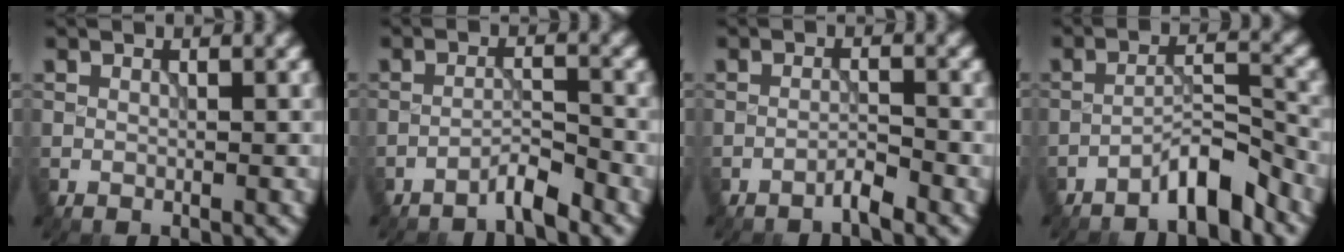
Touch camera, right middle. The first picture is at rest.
{"total": 2.4, "force": [-2.1, 0.1, 1.1], "torque": [-0.013, 0.010, -0.043]}
{"total": 1.5, "force": [-1.3, 0.0, 0.8], "torque": [-0.010, 0.005, -0.027]}
{"total": 4.4, "force": [-3.4, 0.8, 2.6], "torque": [-0.041, 0.014, -0.066]}